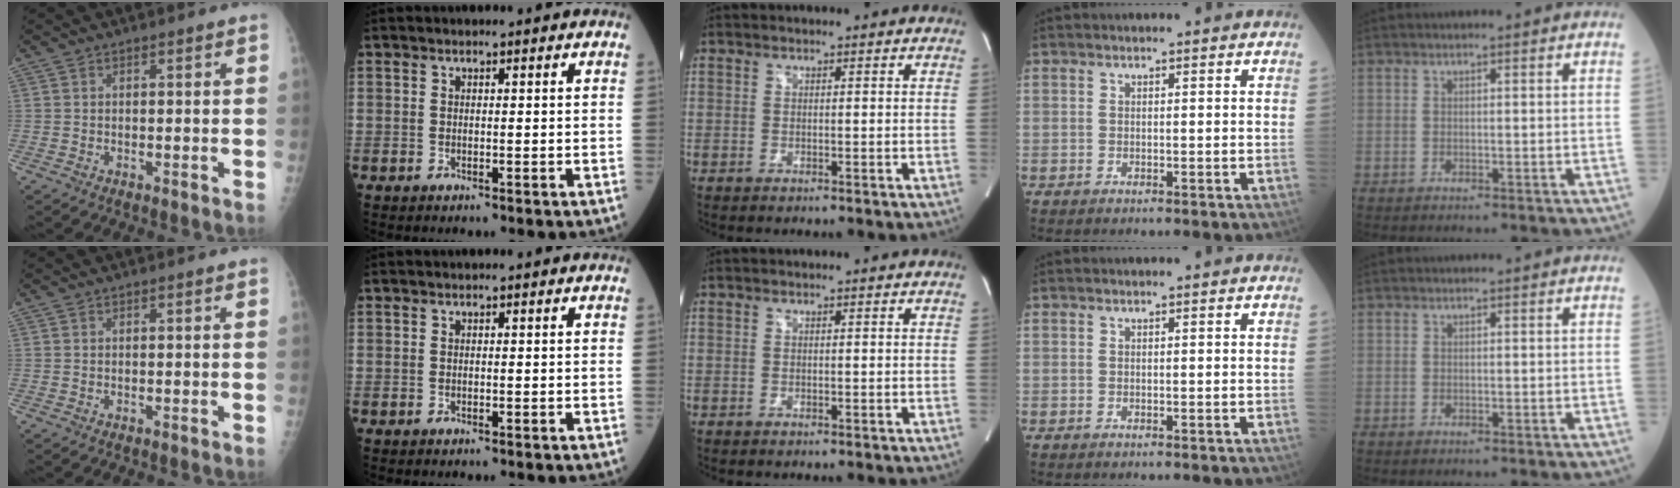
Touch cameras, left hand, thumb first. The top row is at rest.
{}